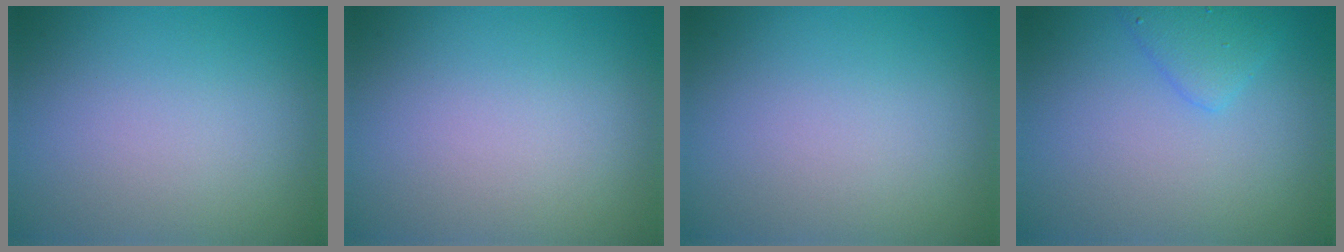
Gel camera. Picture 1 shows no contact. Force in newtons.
{"total": 0.0}
{"total": 0.0}
{"total": 2.1, "press": 2.1, "slide": 0.1}